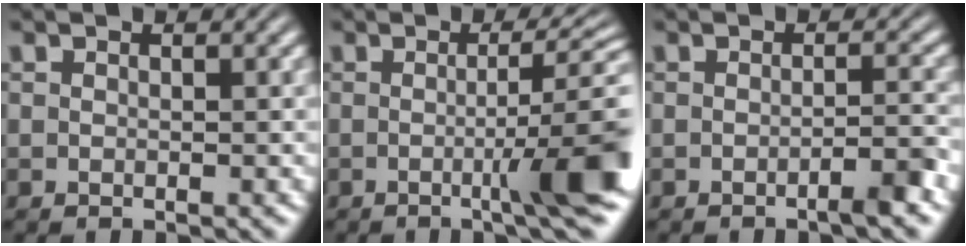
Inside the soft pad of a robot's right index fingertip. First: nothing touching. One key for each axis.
{"total": 6.7, "fx": -1.3, "fy": 0.6, "fz": 6.5, "tx": -0.084, "ty": 0.002, "tz": -0.023}
{"total": 2.1, "fx": -1.4, "fy": 0.0, "fz": 1.6, "tx": -0.022, "ty": 0.002, "tz": -0.025}